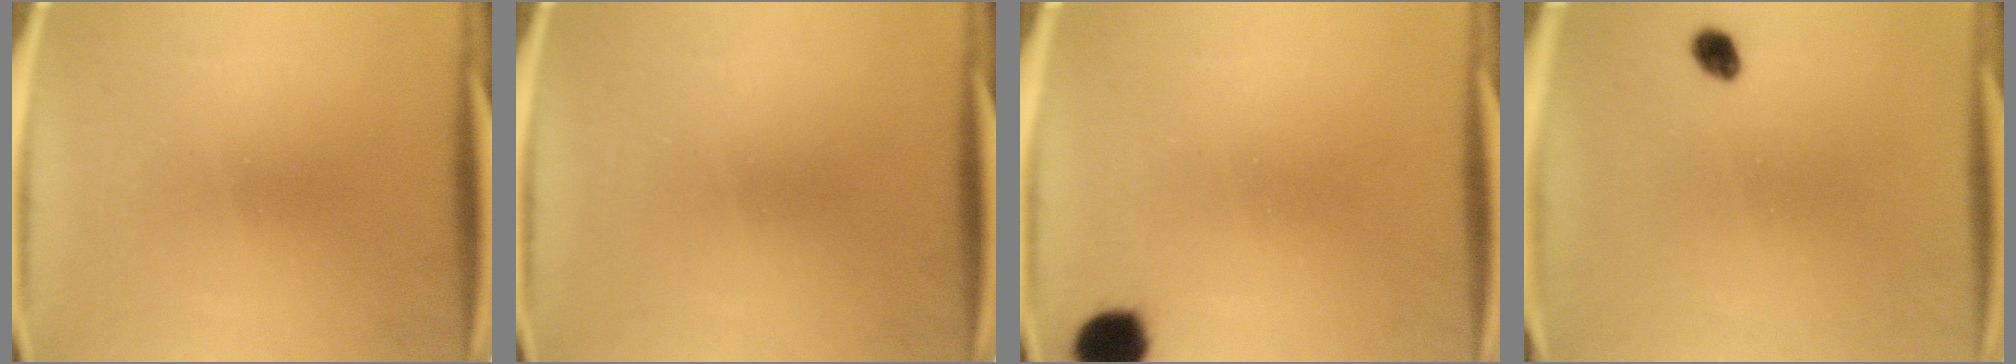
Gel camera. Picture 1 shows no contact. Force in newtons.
{"total": 0.0}
{"total": 6.2}
{"total": 2.0}